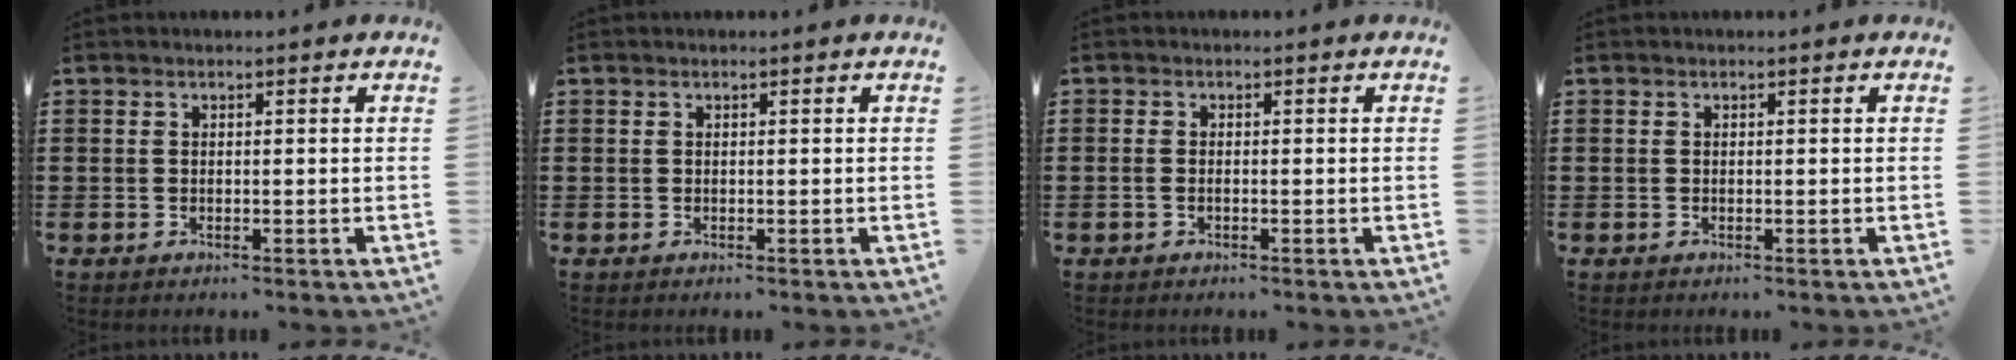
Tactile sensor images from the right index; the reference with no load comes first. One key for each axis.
{"total": 0.0}
{"total": 0.8, "fx": -0.5, "fy": 0.3, "fz": 0.6, "tx": -0.014, "ty": -0.004, "tz": -0.008}
{"total": 0.0}